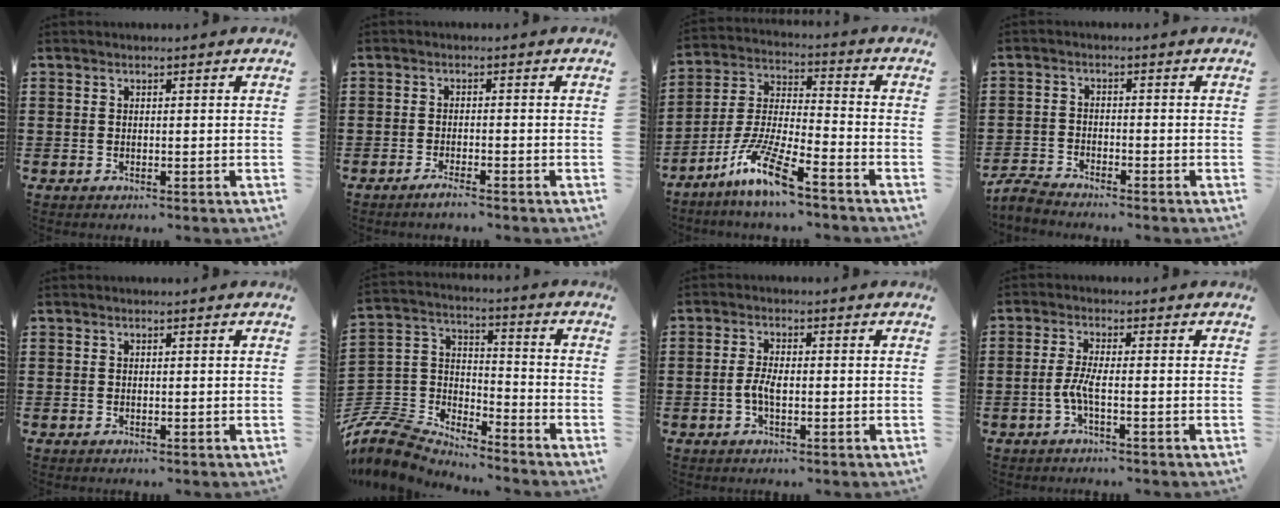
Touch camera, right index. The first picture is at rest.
{"total": 1.7, "force": [-1.5, -0.1, 0.8], "torque": [-0.015, -0.002, -0.027]}
{"total": 10.7, "force": [-7.6, 0.8, 7.5], "torque": [-0.173, -0.011, -0.153]}
{"total": 2.9, "force": [-2.9, 0.2, 0.3], "torque": [-0.018, -0.001, -0.063]}
{"total": 0.0}
{"total": 8.0, "force": [-7.4, 2.5, 1.5], "torque": [-0.083, -0.014, -0.158]}
{"total": 3.0, "force": [-0.8, 1.1, 2.7], "torque": [-0.072, -0.005, -0.022]}
{"total": 3.6, "force": [-1.3, 0.4, 3.3], "torque": [-0.081, -0.008, -0.033]}